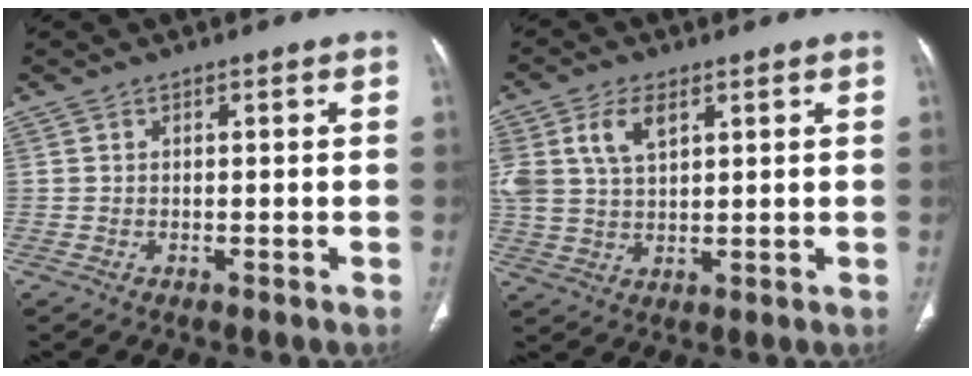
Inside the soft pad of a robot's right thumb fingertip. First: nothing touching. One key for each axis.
{"total": 8.7, "fx": 3.7, "fy": 4.9, "fz": 6.1, "tx": -0.125, "ty": -0.002, "tz": 0.075}